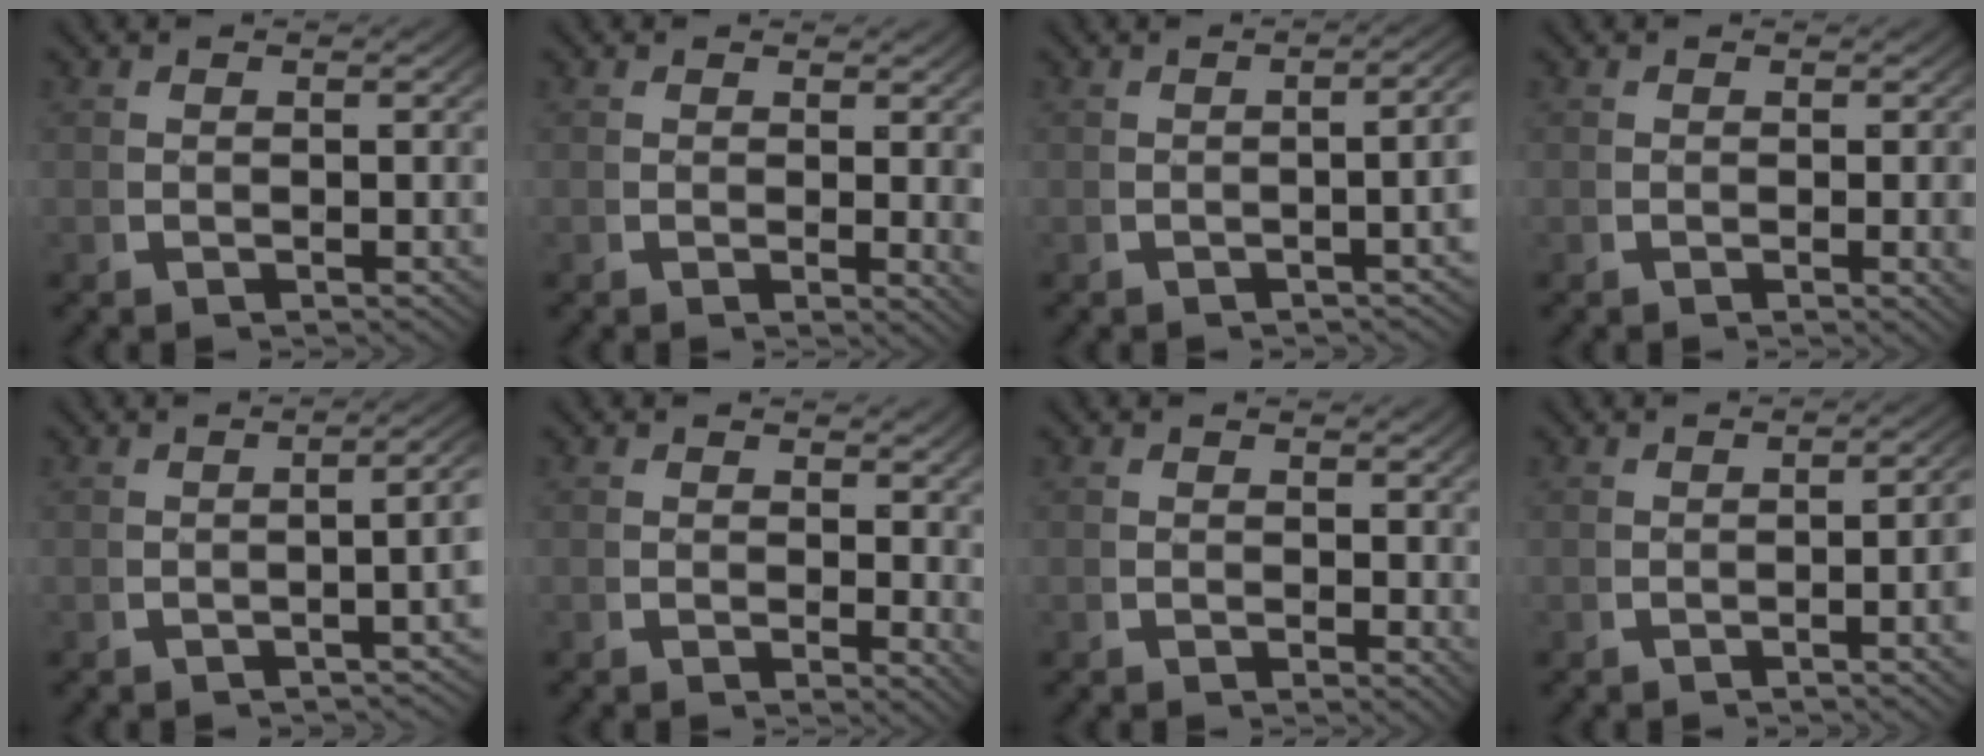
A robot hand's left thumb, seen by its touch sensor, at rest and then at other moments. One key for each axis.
{"total": 1.4, "fx": 0.7, "fy": 0.2, "fz": 1.2, "tx": -0.016, "ty": -0.008, "tz": 0.010}
{"total": 4.4, "fx": -0.2, "fy": 1.4, "fz": 4.1, "tx": -0.043, "ty": 0.020, "tz": -0.011}
{"total": 1.0, "fx": 0.1, "fy": 0.2, "fz": 1.0, "tx": -0.015, "ty": -0.004, "tz": 0.001}
{"total": 4.6, "fx": -0.7, "fy": 1.5, "fz": 4.3, "tx": -0.050, "ty": 0.013, "tz": -0.014}
{"total": 1.9, "fx": 1.3, "fy": 1.0, "fz": 1.1, "tx": -0.003, "ty": -0.004, "tz": 0.017}
{"total": 0.9, "fx": 0.6, "fy": 0.5, "fz": 0.5, "tx": 0.000, "ty": -0.005, "tz": 0.011}
{"total": 3.5, "fx": -0.5, "fy": 0.8, "fz": 3.4, "tx": -0.037, "ty": 0.010, "tz": -0.012}